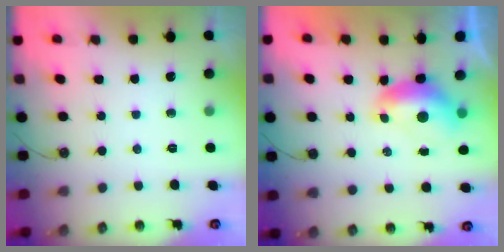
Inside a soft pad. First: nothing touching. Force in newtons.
{"total": 0.5, "press": 0.1, "slide": 0.5}